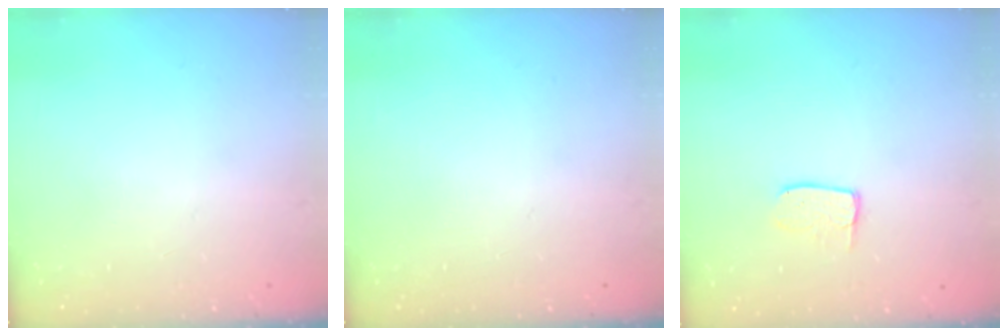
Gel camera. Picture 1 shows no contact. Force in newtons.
{"total": 0.0}
{"total": 4.2, "press": 4.2, "slide": 0.3}